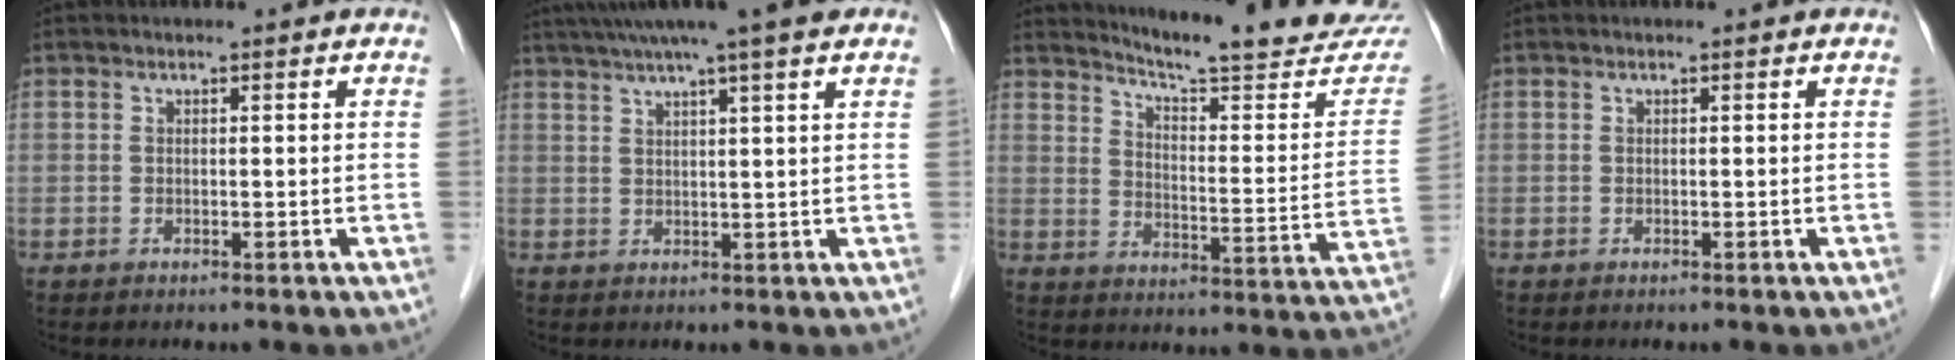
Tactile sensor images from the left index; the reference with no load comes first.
{"total": 10.4, "force": [7.9, -0.8, 6.7], "torque": [-0.109, 0.032, 0.103]}
{"total": 20.9, "force": [19.8, 1.2, 6.6], "torque": [-0.091, -0.092, 0.245]}
{"total": 0.0}